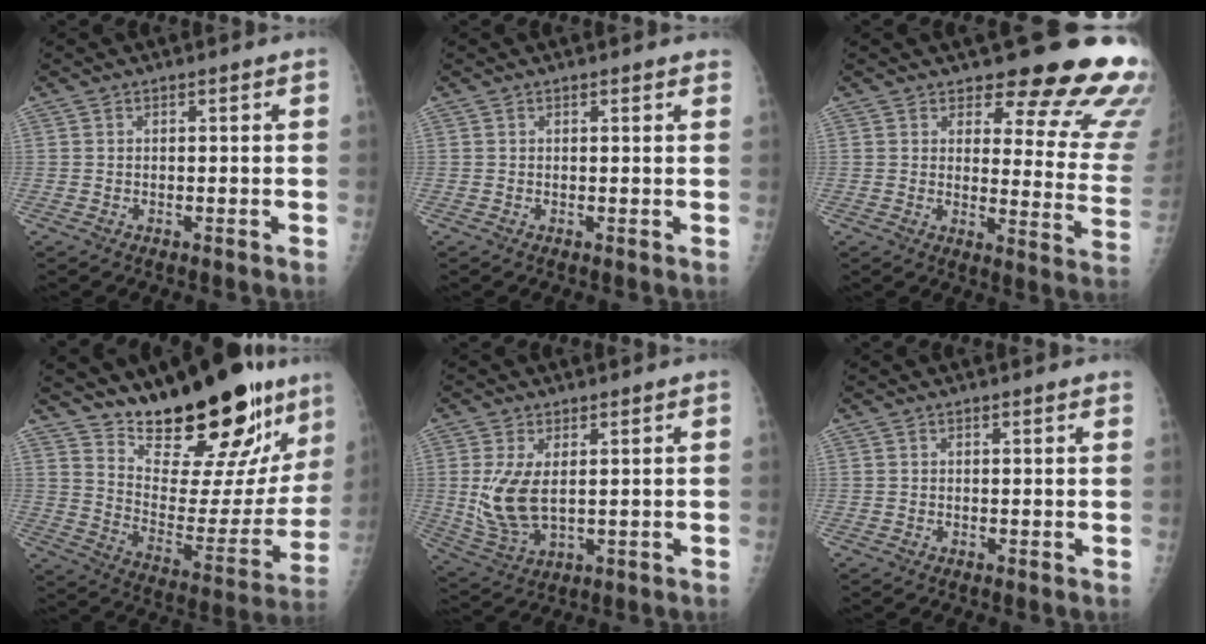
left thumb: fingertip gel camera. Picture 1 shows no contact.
{"total": 1.5, "force": [1.2, 0.4, 0.8], "torque": [-0.005, 0.001, 0.013]}
{"total": 19.2, "force": [15.6, 6.0, 9.3], "torque": [-0.064, -0.122, 0.172]}
{"total": 26.4, "force": [20.4, 8.1, 14.6], "torque": [-0.185, -0.121, 0.303]}
{"total": 9.1, "force": [1.3, 4.8, 7.6], "torque": [-0.159, -0.017, 0.042]}
{"total": 1.3, "force": [1.0, 0.3, 0.7], "torque": [-0.005, 0.001, 0.012]}